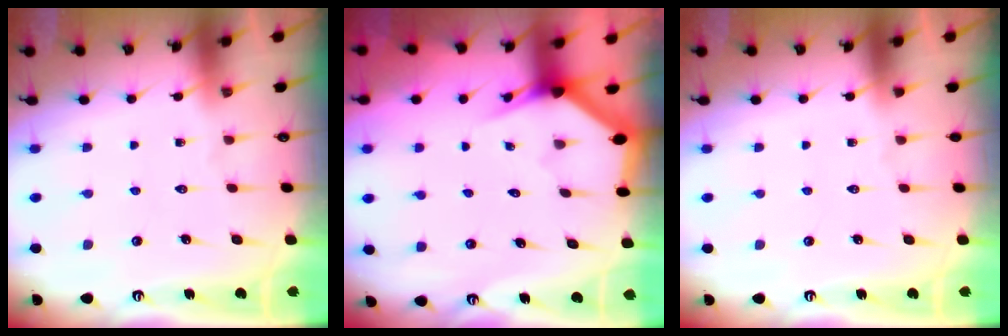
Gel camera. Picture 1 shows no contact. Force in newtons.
{"total": 2.7, "press": 2.7, "slide": 0.1}
{"total": 0.0}